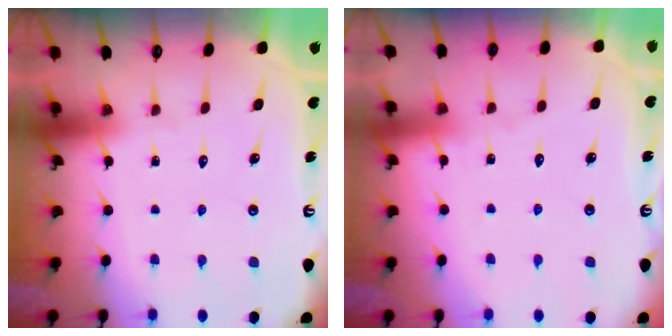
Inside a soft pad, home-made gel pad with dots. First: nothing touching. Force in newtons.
{"total": 2.4, "press": 2.4, "slide": 0.3}